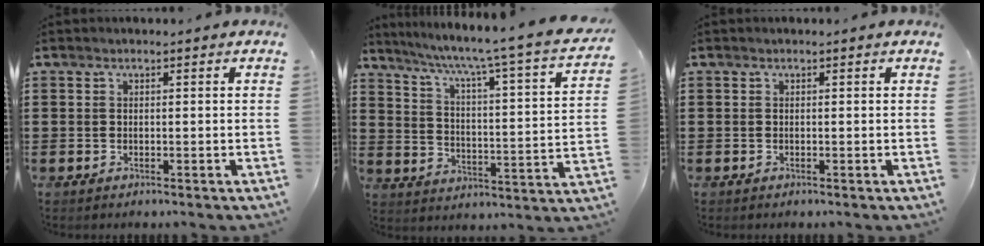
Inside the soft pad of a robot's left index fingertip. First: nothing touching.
{"total": 5.4, "force": [4.1, -0.9, 3.4], "torque": [-0.084, -0.048, 0.054]}
{"total": 0.0}